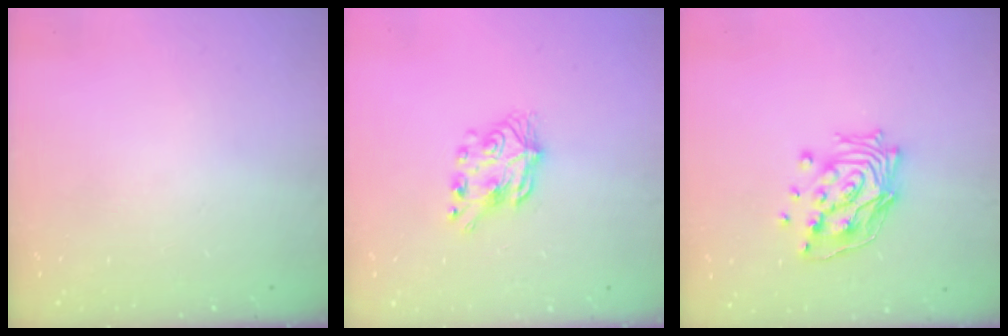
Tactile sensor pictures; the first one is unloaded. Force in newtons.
{"total": 7.0, "press": 7.0, "slide": 0.2}
{"total": 14.9, "press": 14.8, "slide": 1.4}